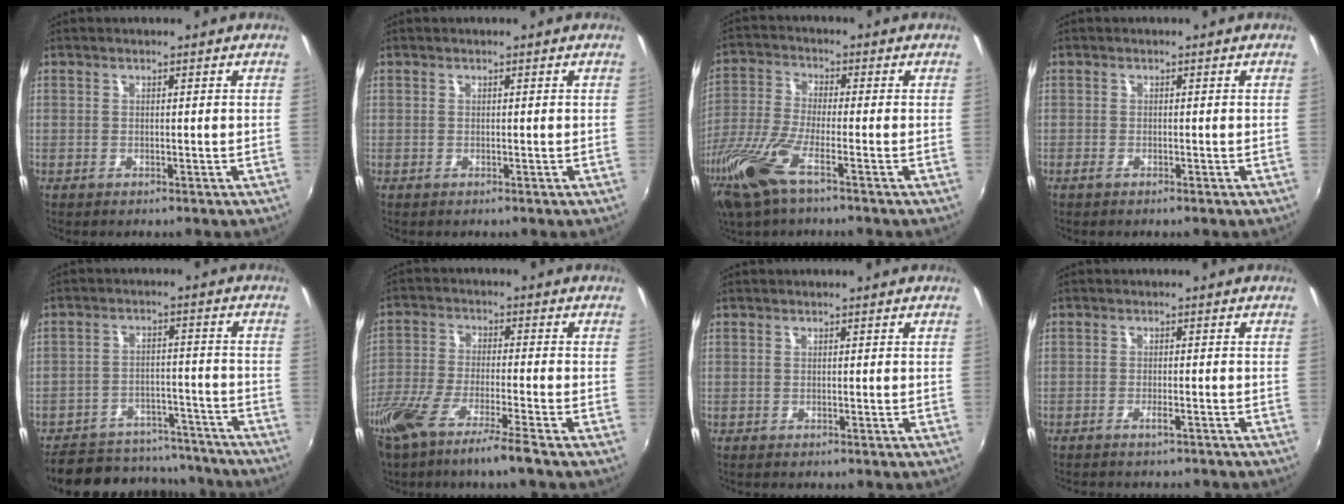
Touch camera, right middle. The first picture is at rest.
{"total": 0.0}
{"total": 12.0, "force": [-7.3, 2.4, 9.2], "torque": [-0.208, -0.034, -0.148]}
{"total": 0.8, "force": [-0.6, 0.1, 0.6], "torque": [-0.012, -0.003, -0.014]}
{"total": 20.4, "force": [-17.3, 8.2, 6.9], "torque": [-0.153, 0.027, -0.219]}
{"total": 12.0, "force": [-8.9, 0.5, 8.0], "torque": [-0.174, -0.036, -0.165]}
{"total": 0.0}
{"total": 2.8, "force": [-2.6, 0.4, 1.1], "torque": [-0.032, -0.006, -0.043]}